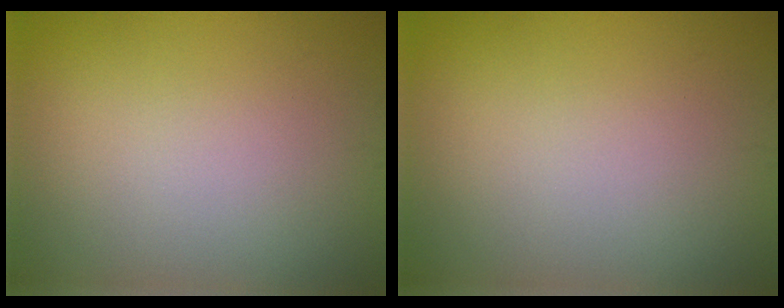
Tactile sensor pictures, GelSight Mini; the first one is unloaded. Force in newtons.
{"total": 0.0}